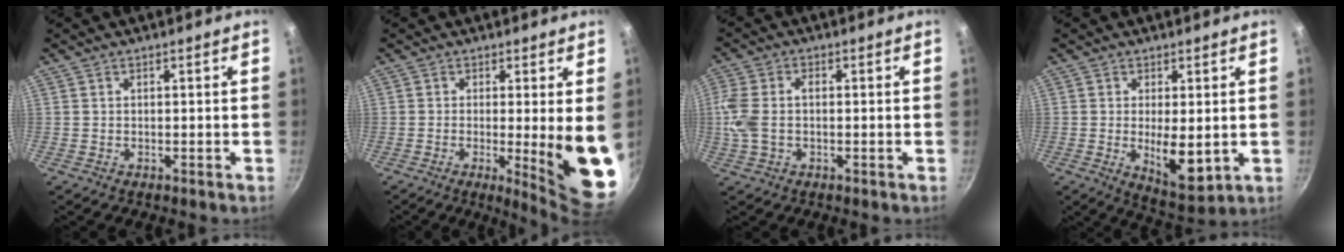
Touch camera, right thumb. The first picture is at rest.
{"total": 11.4, "force": [-1.0, 1.6, 11.3], "torque": [-0.140, -0.025, -0.008]}
{"total": 7.5, "force": [-0.2, 4.5, 5.9], "torque": [-0.135, 0.009, -0.013]}
{"total": 8.8, "force": [-0.4, 3.6, 8.1], "torque": [-0.115, -0.022, 0.009]}